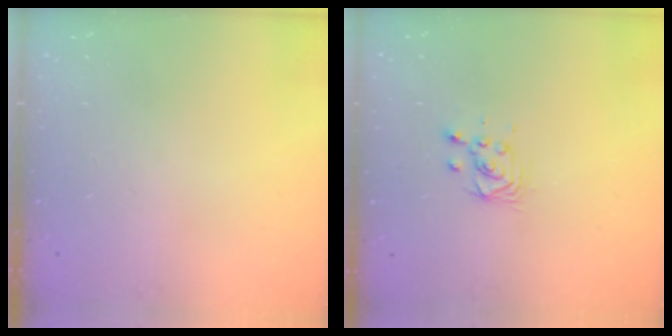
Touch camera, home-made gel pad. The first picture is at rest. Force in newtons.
{"total": 3.3, "press": 3.3, "slide": 0.4}